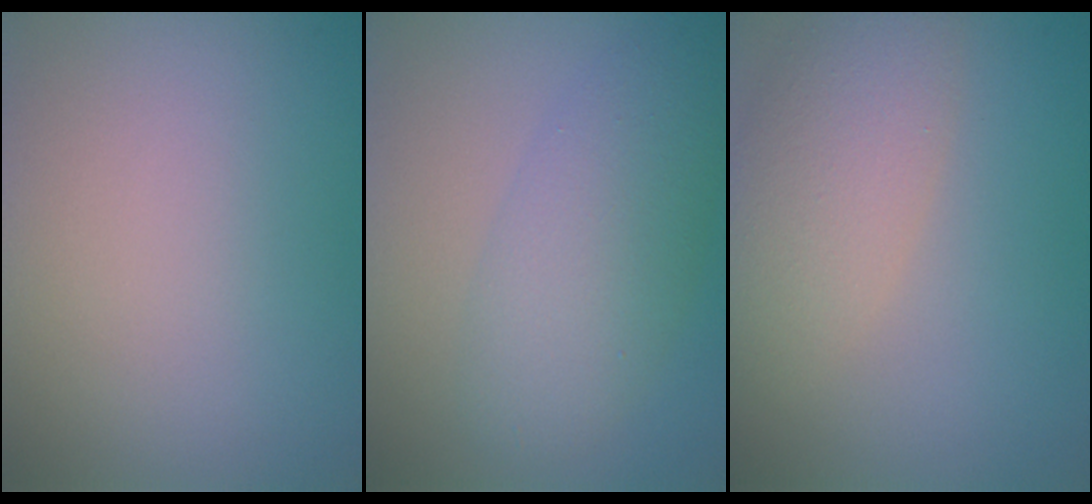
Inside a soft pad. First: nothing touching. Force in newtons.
{"total": 5.0, "press": 5.0, "slide": 0.2}
{"total": 4.8, "press": 4.8, "slide": 0.4}